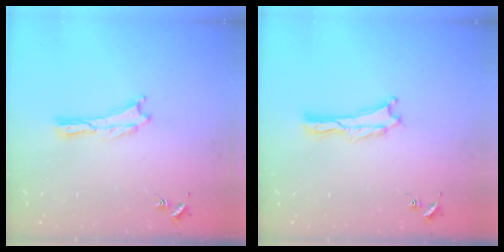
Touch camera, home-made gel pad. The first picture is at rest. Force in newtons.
{"total": 0.0}